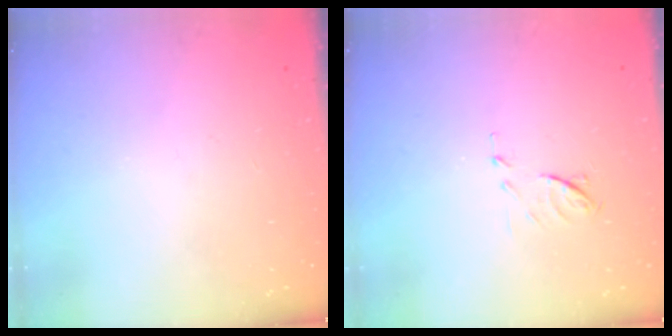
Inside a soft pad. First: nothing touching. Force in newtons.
{"total": 6.2, "press": 6.2, "slide": 0.9}